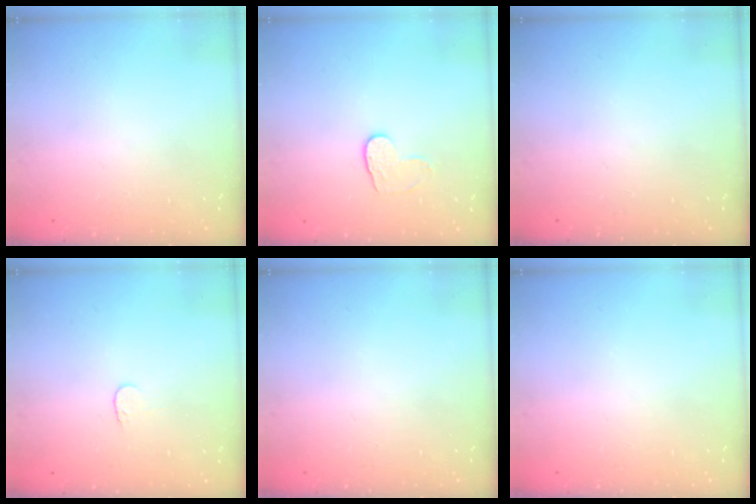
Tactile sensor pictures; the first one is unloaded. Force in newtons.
{"total": 5.8, "press": 5.7, "slide": 0.5}
{"total": 0.0}
{"total": 3.6, "press": 3.6, "slide": 0.3}
{"total": 0.0}
{"total": 0.0}